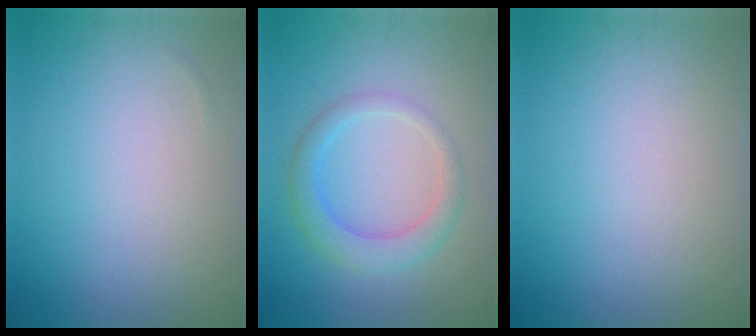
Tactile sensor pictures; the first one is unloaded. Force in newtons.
{"total": 3.4, "press": 3.4, "slide": 0.1}
{"total": 0.0}